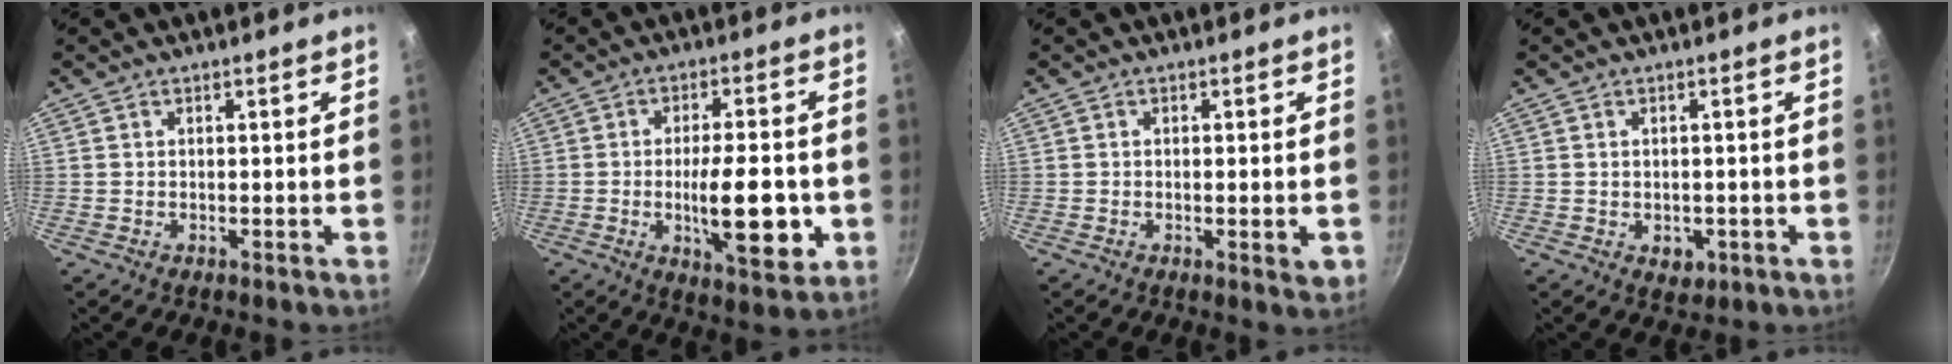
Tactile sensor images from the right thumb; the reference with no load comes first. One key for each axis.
{"total": 13.6, "fx": -2.5, "fy": 4.8, "fz": 12.5, "tx": -0.174, "ty": 0.001, "tz": -0.033}
{"total": 2.8, "fx": -0.7, "fy": 0.7, "fz": 2.6, "tx": -0.040, "ty": -0.006, "tz": -0.011}
{"total": 3.0, "fx": -0.8, "fy": 2.2, "fz": 1.8, "tx": -0.020, "ty": 0.003, "tz": -0.002}